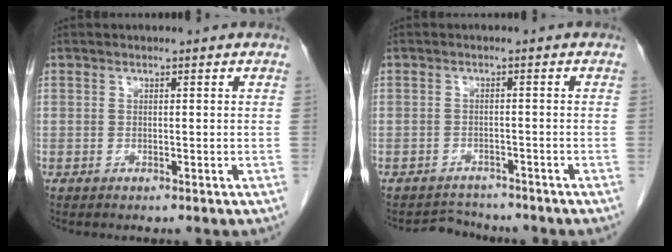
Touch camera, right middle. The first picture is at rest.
{"total": 3.0, "force": [-2.8, 0.6, -0.8], "torque": [0.010, -0.006, -0.043]}